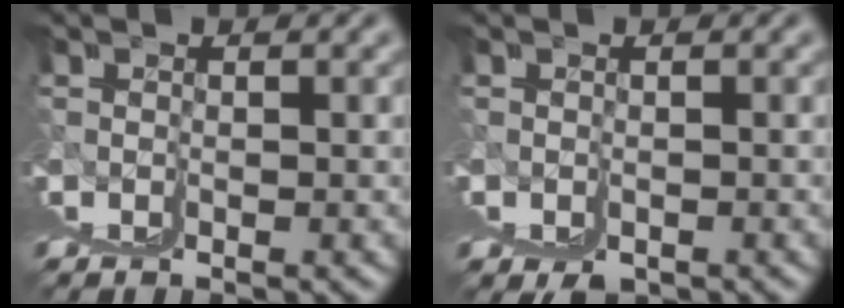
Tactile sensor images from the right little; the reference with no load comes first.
{"total": 1.1, "force": [-0.1, 0.9, 0.5], "torque": [0.000, -0.005, 0.001]}